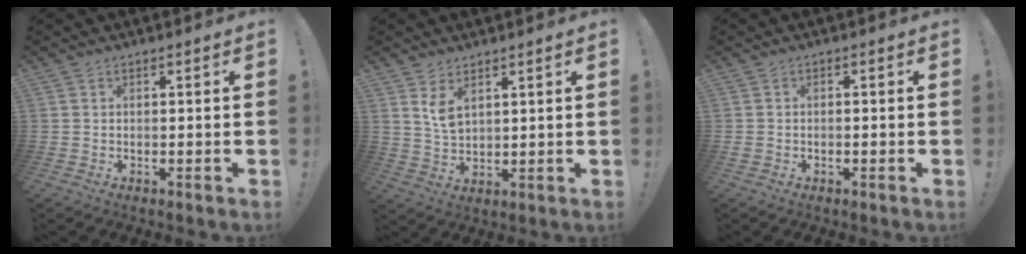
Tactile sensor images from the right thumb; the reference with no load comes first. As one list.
[{"total": 5.5, "force": [3.3, 3.1, 3.1], "torque": [-0.053, -0.017, 0.062]}, {"total": 0.9, "force": [-0.8, 0.3, 0.3], "torque": [-0.005, 0.003, -0.014]}]